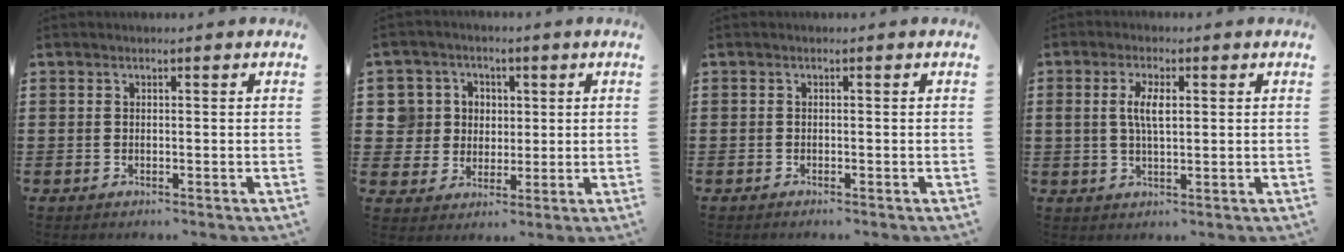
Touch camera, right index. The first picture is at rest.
{"total": 6.4, "force": [1.2, 6.2, 1.0], "torque": [-0.060, 0.016, 0.021]}
{"total": 0.6, "force": [-0.6, 0.0, 0.1], "torque": [-0.002, -0.003, -0.012]}
{"total": 4.4, "force": [0.7, 1.7, 4.0], "torque": [-0.082, 0.008, 0.010]}